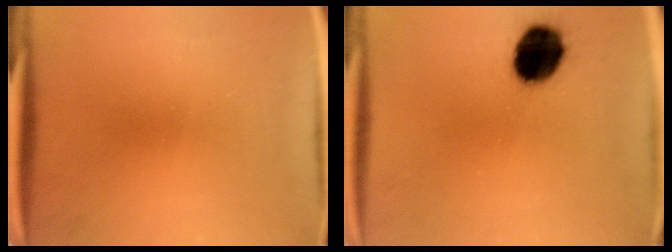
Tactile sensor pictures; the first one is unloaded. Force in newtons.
{"total": 13.0}